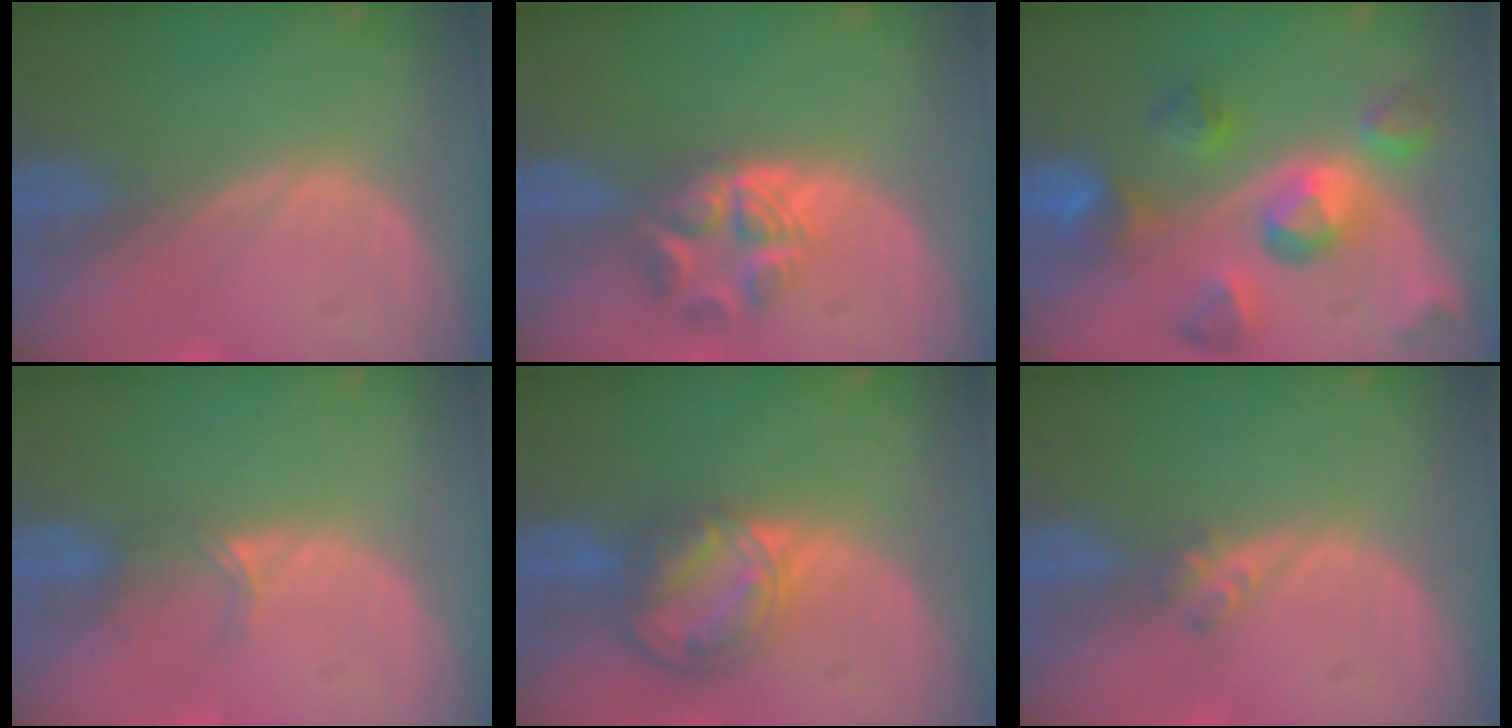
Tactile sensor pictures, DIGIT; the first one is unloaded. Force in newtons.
{"total": 6.1, "press": 5.0, "slide": 3.4}
{"total": 9.7, "press": 8.8, "slide": 4.1}
{"total": 2.2, "press": 1.7, "slide": 1.3}
{"total": 8.2, "press": 6.9, "slide": 4.4}
{"total": 2.1, "press": 1.8, "slide": 1.0}